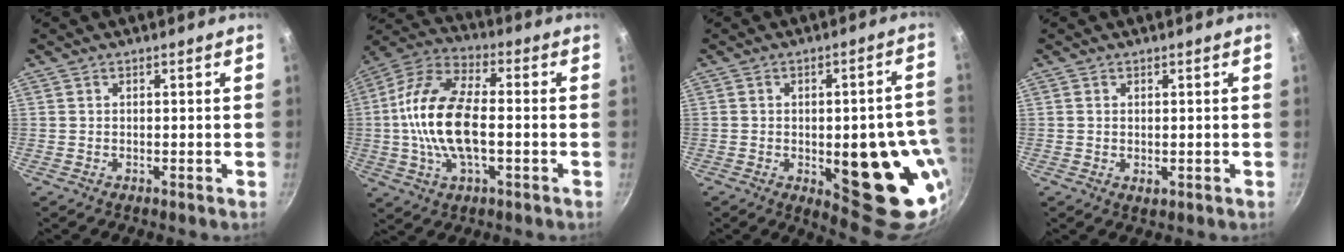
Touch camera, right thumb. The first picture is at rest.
{"total": 17.1, "force": [-1.3, 8.5, 14.8], "torque": [-0.280, 0.034, -0.042]}
{"total": 21.5, "force": [-4.6, 9.0, 19.0], "torque": [-0.166, 0.002, -0.045]}
{"total": 1.4, "force": [0.1, 0.9, 1.0], "torque": [-0.017, -0.003, 0.002]}